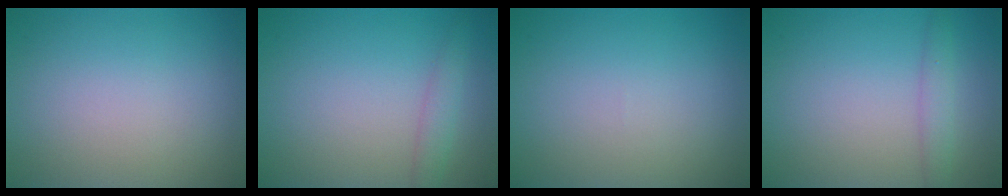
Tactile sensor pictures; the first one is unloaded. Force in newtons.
{"total": 1.7, "press": 1.7, "slide": 0.1}
{"total": 0.0}
{"total": 1.7, "press": 1.7, "slide": 0.2}